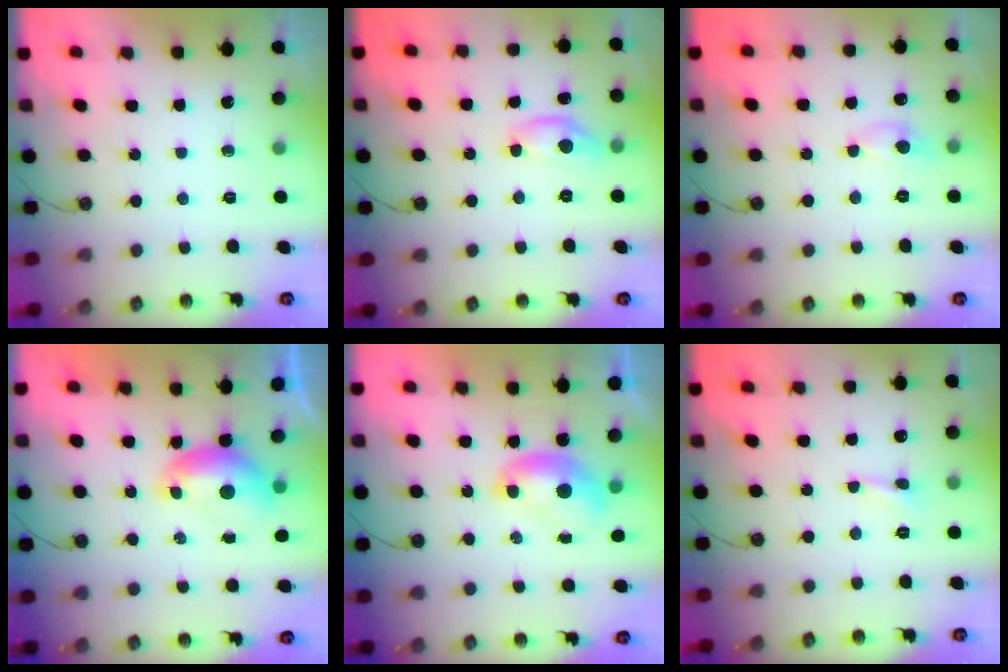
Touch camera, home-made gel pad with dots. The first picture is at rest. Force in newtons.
{"total": 6.3, "press": 6.3, "slide": 0.4}
{"total": 0.8, "press": 0.6, "slide": 0.5}
{"total": 0.8, "press": 0.7, "slide": 0.3}
{"total": 1.2, "press": 1.2, "slide": 0.0}
{"total": 1.5, "press": 1.4, "slide": 0.5}